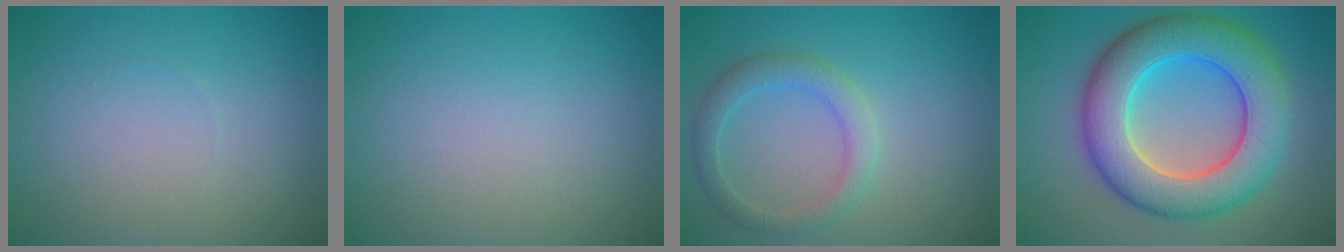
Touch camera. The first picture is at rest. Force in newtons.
{"total": 0.0}
{"total": 2.9, "press": 2.9, "slide": 0.1}
{"total": 10.5, "press": 10.5, "slide": 0.3}